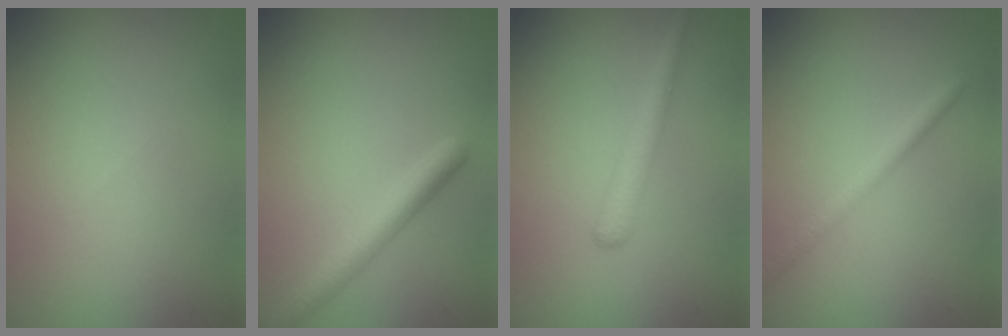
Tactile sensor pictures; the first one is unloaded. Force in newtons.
{"total": 2.9, "press": 2.9, "slide": 0.1}
{"total": 2.2, "press": 2.2, "slide": 0.1}
{"total": 2.2, "press": 2.2, "slide": 0.1}